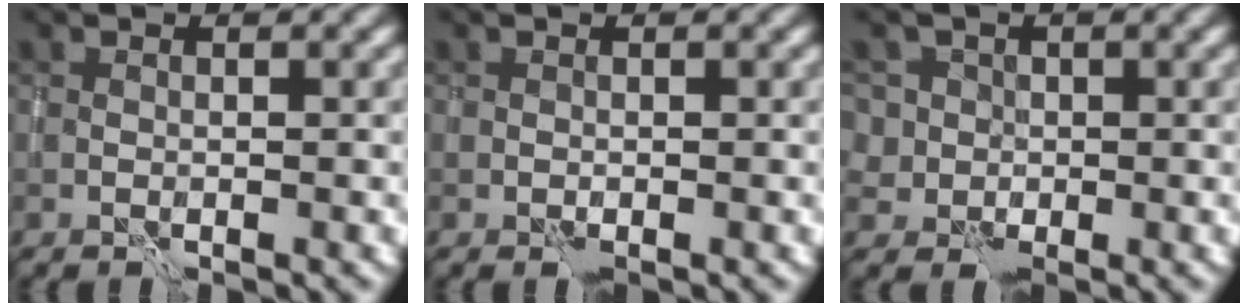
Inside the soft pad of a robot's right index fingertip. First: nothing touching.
{"total": 0.0}
{"total": 4.2, "force": [0.0, 4.0, 1.2], "torque": [0.009, 0.023, -0.035]}